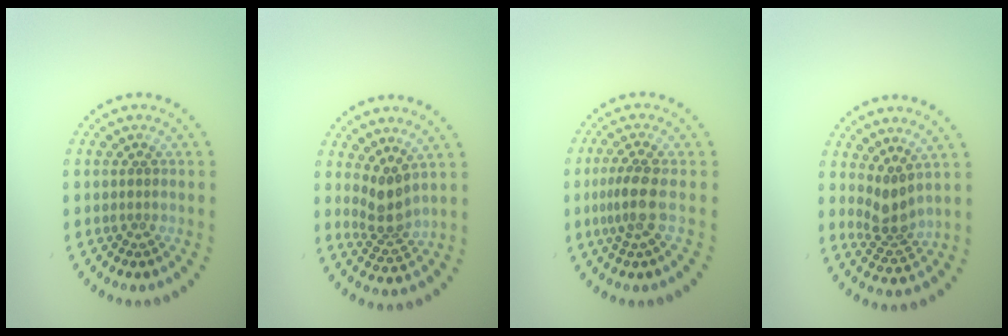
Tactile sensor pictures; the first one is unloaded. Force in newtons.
{"total": 2.9, "press": 2.2, "slide": 1.8}
{"total": 2.7, "press": 2.2, "slide": 1.6}
{"total": 2.8, "press": 2.1, "slide": 1.8}